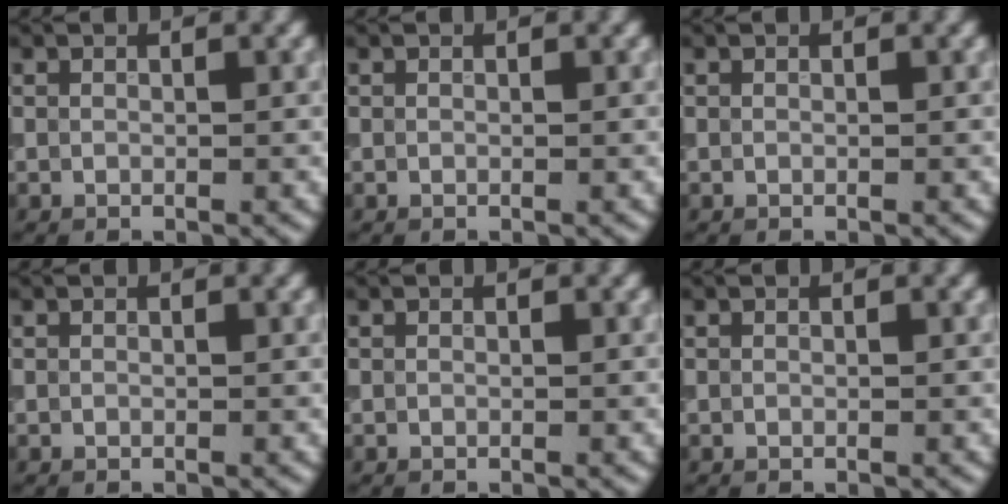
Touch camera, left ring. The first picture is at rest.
{"total": 0.0}
{"total": 0.0}
{"total": 0.0}
{"total": 0.0}
{"total": 0.0}